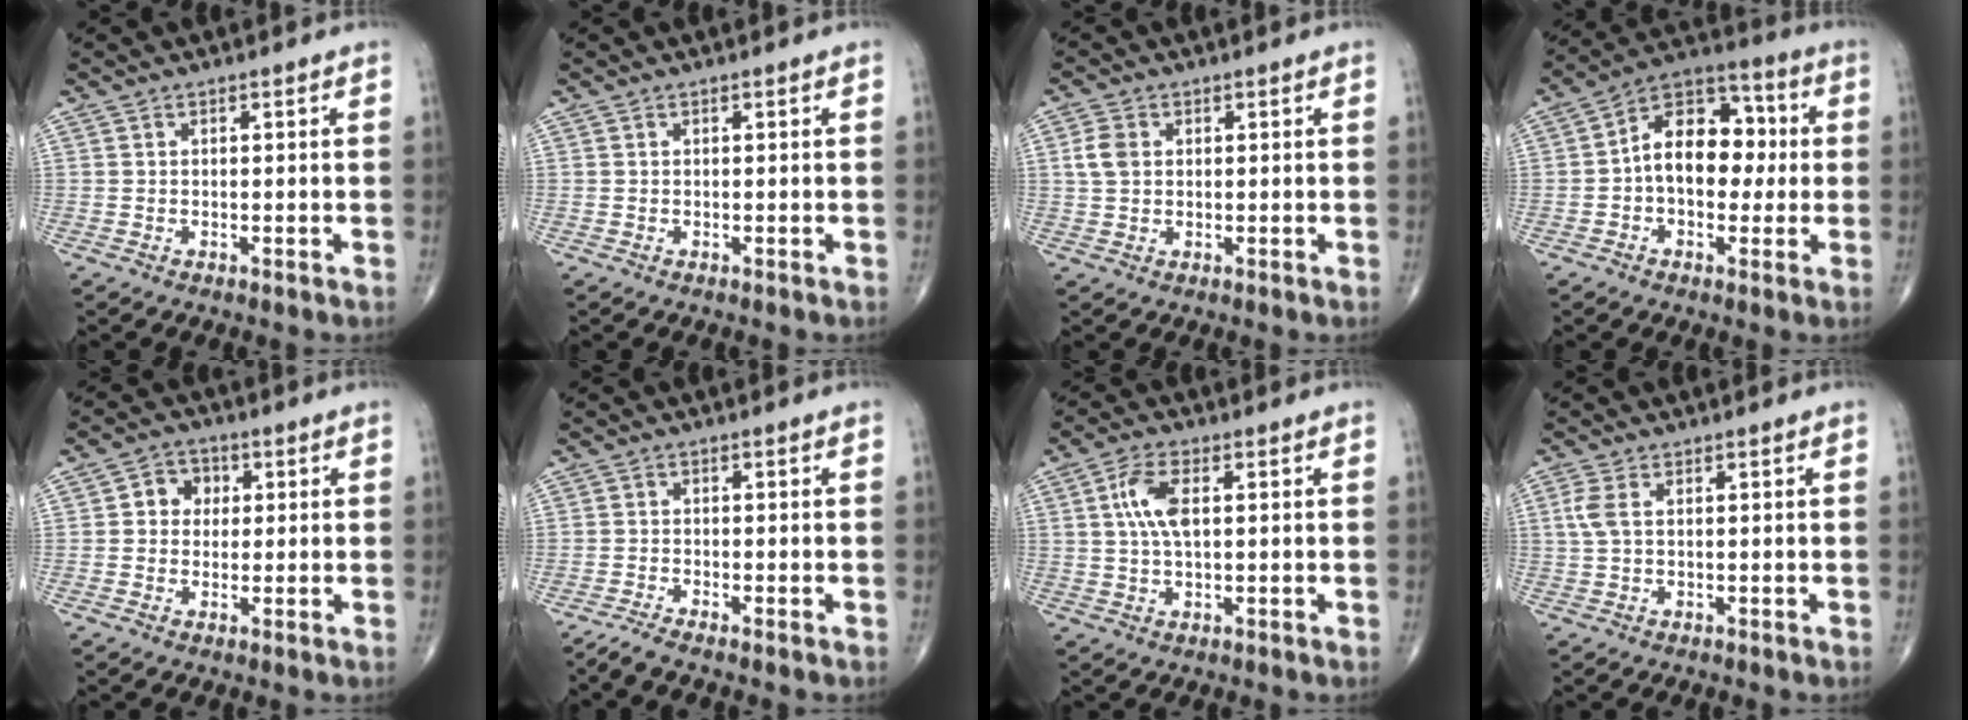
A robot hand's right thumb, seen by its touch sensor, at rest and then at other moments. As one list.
[{"total": 0.0}, {"total": 3.8, "force": [0.8, 2.8, 2.4], "torque": [-0.049, 0.005, 0.014]}, {"total": 14.3, "force": [0.3, 9.4, 10.7], "torque": [-0.131, 0.040, -0.007]}, {"total": 4.9, "force": [0.8, 4.3, 2.2], "torque": [-0.004, 0.007, 0.004]}, {"total": 2.1, "force": [-1.8, -0.2, 1.0], "torque": [-0.035, 0.003, -0.042]}, {"total": 6.7, "force": [1.3, 3.0, 5.8], "torque": [-0.125, 0.006, 0.024]}, {"total": 3.0, "force": [0.7, 1.5, 2.5], "torque": [-0.075, 0.011, 0.016]}]